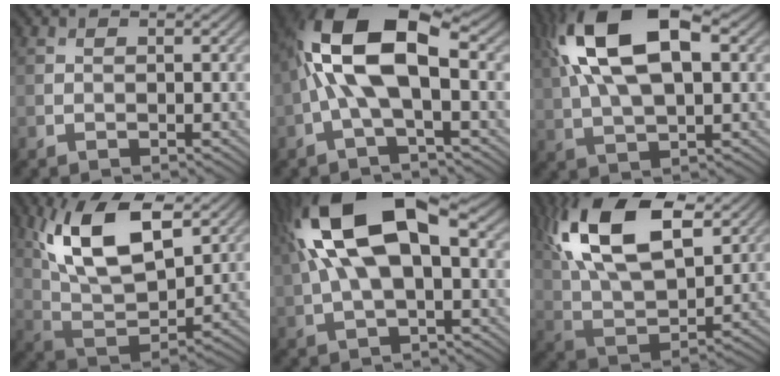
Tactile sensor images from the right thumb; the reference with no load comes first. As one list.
[{"total": 12.8, "force": [0.5, 5.3, 11.6], "torque": [-0.232, 0.024, -0.001]}, {"total": 15.3, "force": [4.5, 7.4, 12.6], "torque": [-0.252, 0.023, 0.075]}, {"total": 14.5, "force": [6.1, 7.0, 11.2], "torque": [-0.233, 0.002, 0.119]}, {"total": 16.4, "force": [3.5, 7.8, 14.0], "torque": [-0.288, 0.030, 0.053]}, {"total": 17.0, "force": [7.4, 8.4, 12.8], "torque": [-0.283, 0.020, 0.133]}]